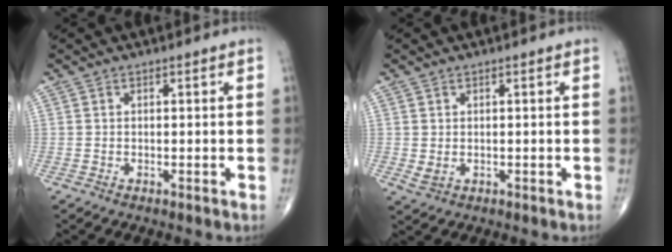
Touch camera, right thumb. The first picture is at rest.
{"total": 1.7, "force": [0.0, 1.2, 1.1], "torque": [-0.019, -0.004, 0.007]}